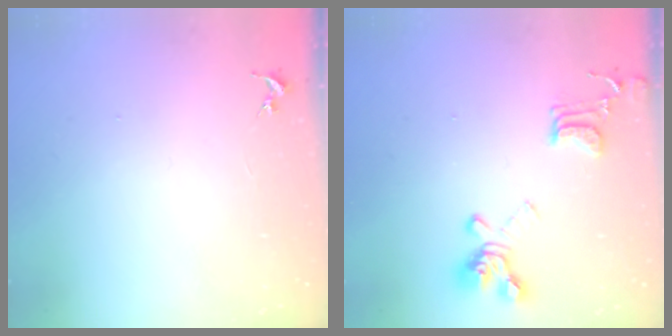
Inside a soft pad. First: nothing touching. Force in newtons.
{"total": 16.4, "press": 16.3, "slide": 1.5}